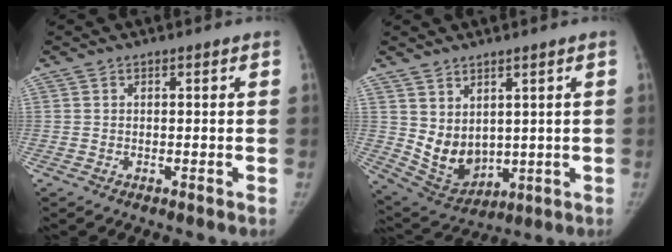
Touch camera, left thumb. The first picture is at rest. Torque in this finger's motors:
{"motor_torque": [0.90, 1.25, 0.37, -0.59, 0.27]}